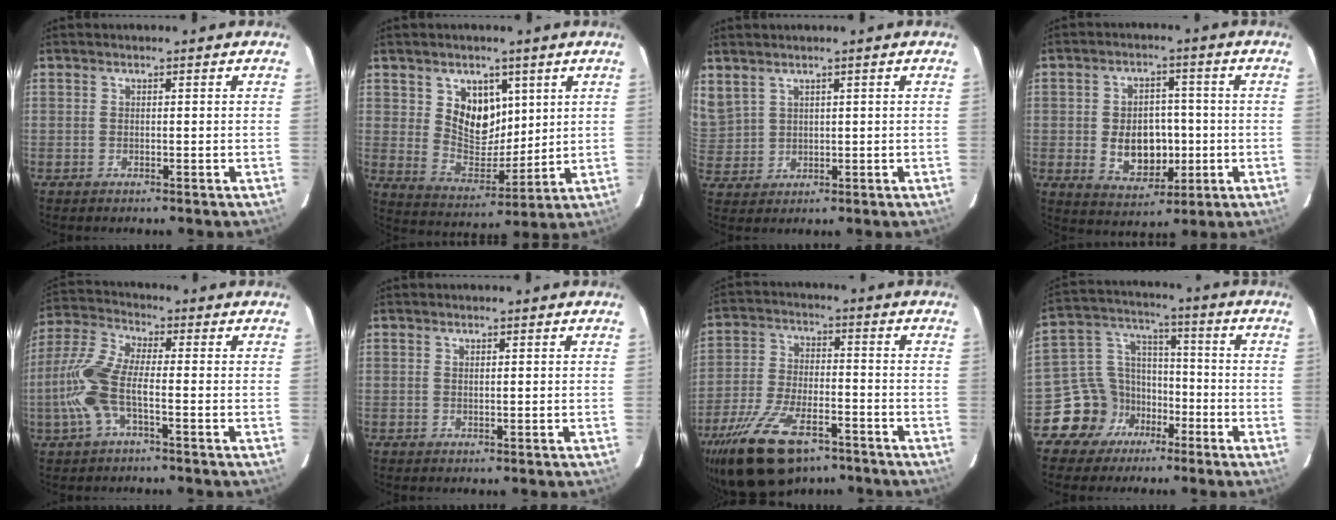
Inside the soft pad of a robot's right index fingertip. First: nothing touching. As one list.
[{"total": 10.1, "force": [4.1, 7.5, 5.4], "torque": [-0.090, -0.008, 0.088]}, {"total": 6.8, "force": [4.2, 4.9, 2.2], "torque": [-0.052, 0.013, 0.102]}, {"total": 10.2, "force": [-1.3, 7.0, 7.2], "torque": [-0.140, 0.001, -0.002]}, {"total": 10.4, "force": [-2.8, 3.2, 9.5], "torque": [-0.225, 0.006, -0.058]}, {"total": 0.6, "force": [0.2, 0.2, 0.5], "torque": [-0.010, 0.002, 0.005]}, {"total": 18.0, "force": [-11.8, 8.3, 10.8], "torque": [-0.233, -0.027, -0.203]}, {"total": 10.8, "force": [-6.2, 8.6, 2.0], "torque": [-0.057, 0.051, -0.103]}]